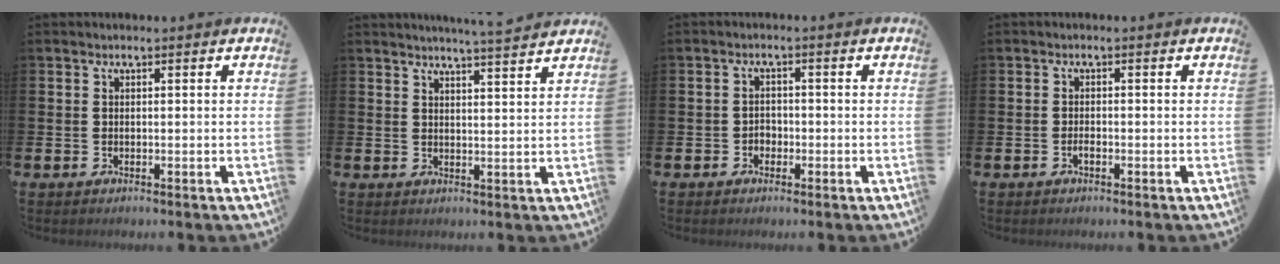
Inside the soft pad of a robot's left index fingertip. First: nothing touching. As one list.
[{"total": 4.2, "force": [4.1, -0.8, 0.5], "torque": [-0.008, -0.028, 0.071]}, {"total": 1.7, "force": [-0.9, 1.4, 0.4], "torque": [-0.008, 0.002, -0.020]}, {"total": 1.1, "force": [-0.6, 0.3, 0.8], "torque": [-0.022, 0.000, -0.010]}]